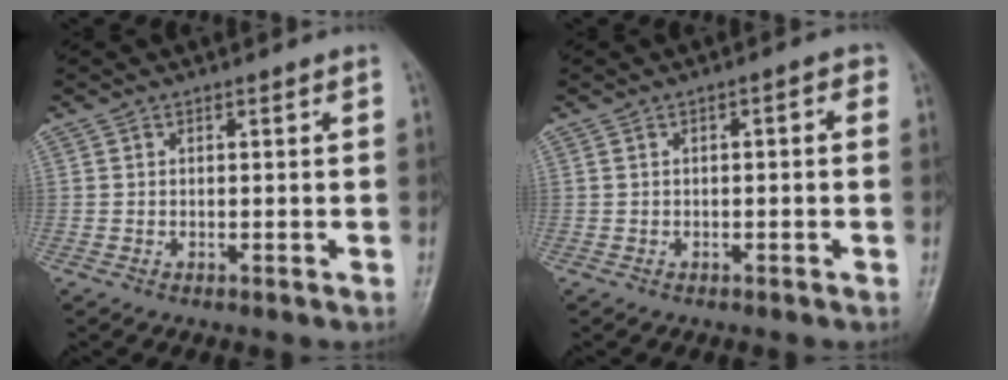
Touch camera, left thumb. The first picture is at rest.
{"total": 1.7, "force": [0.0, 0.9, 1.5], "torque": [-0.013, 0.014, -0.005]}